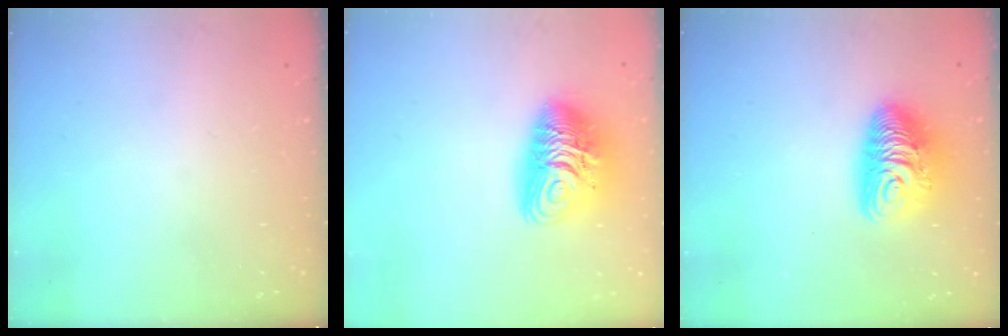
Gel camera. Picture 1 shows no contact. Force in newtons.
{"total": 12.9, "press": 12.8, "slide": 1.3}
{"total": 10.9, "press": 10.8, "slide": 1.2}